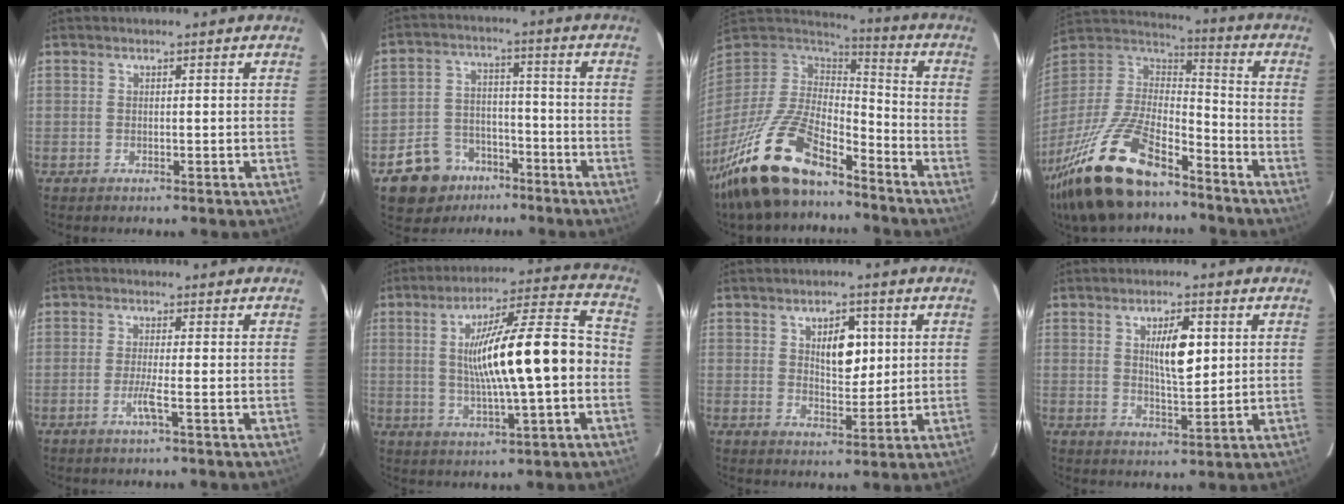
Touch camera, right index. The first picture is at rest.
{"total": 9.2, "force": [-5.7, 6.7, 2.8], "torque": [-0.057, 0.016, -0.091]}
{"total": 19.6, "force": [-14.2, 6.2, 12.0], "torque": [-0.260, -0.016, -0.268]}
{"total": 21.7, "force": [-15.3, 6.9, 13.8], "torque": [-0.307, -0.021, -0.286]}
{"total": 2.6, "force": [-1.0, -0.4, 2.3], "torque": [-0.050, -0.005, -0.023]}
{"total": 16.9, "force": [-0.7, 1.6, 16.8], "torque": [-0.273, 0.021, -0.010]}
{"total": 6.0, "force": [1.8, 2.9, 4.9], "torque": [-0.076, 0.004, 0.035]}
{"total": 6.5, "force": [1.7, 1.7, 6.0], "torque": [-0.103, 0.001, 0.033]}